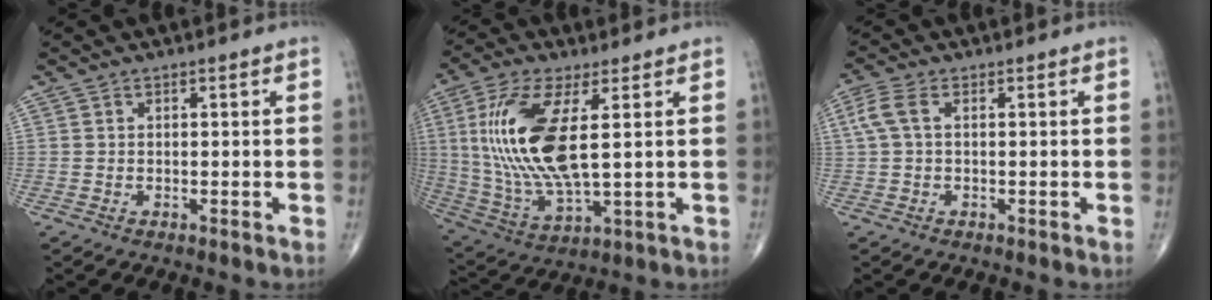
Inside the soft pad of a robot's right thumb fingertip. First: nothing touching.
{"total": 18.1, "force": [3.2, 6.5, 16.6], "torque": [-0.369, -0.018, 0.067]}
{"total": 4.0, "force": [0.8, 2.0, 3.4], "torque": [-0.100, 0.017, 0.014]}